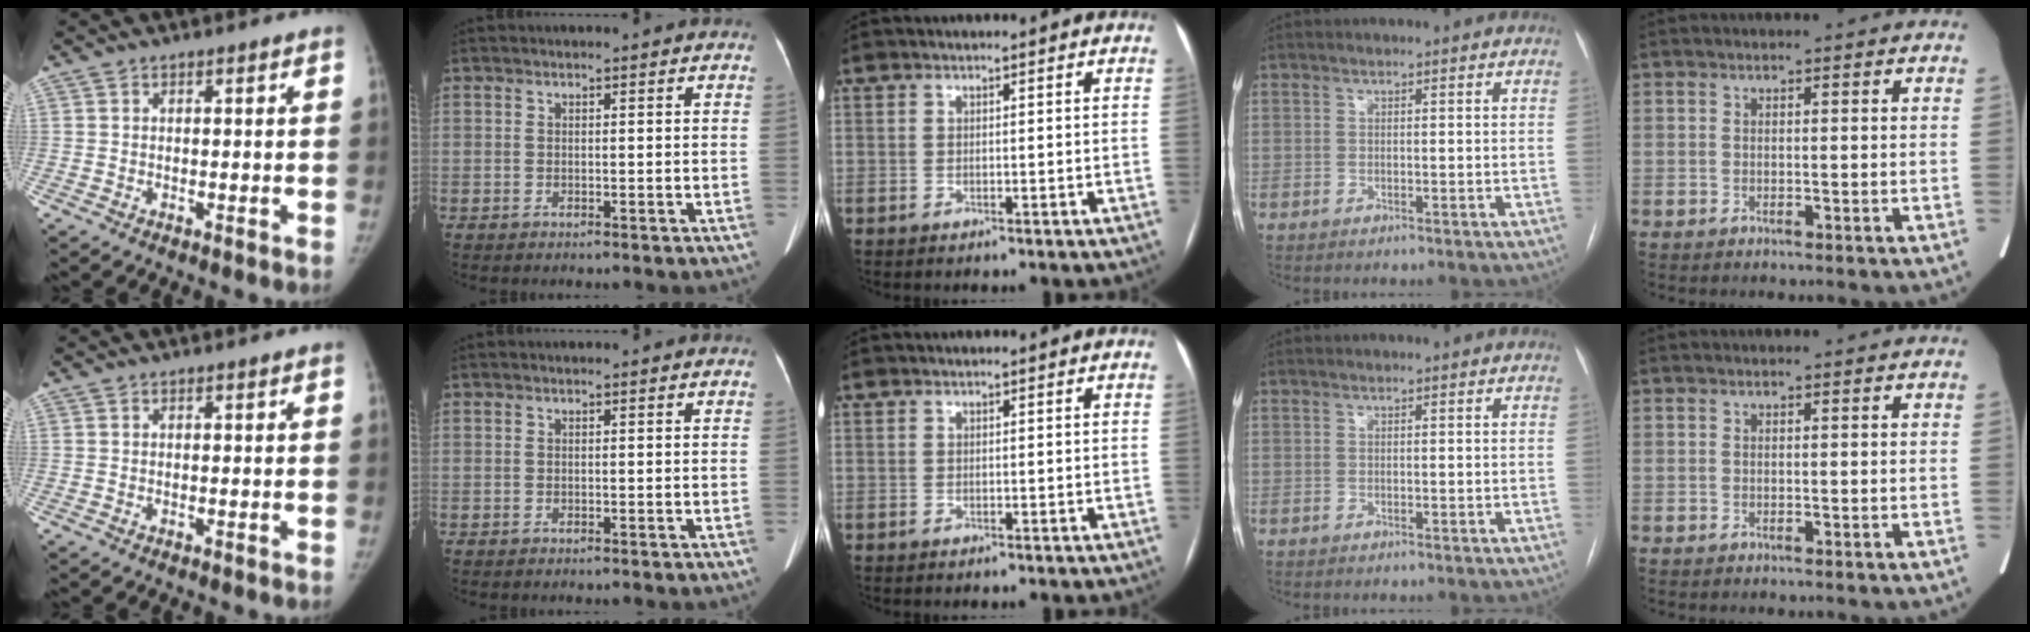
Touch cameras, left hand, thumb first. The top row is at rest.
{}